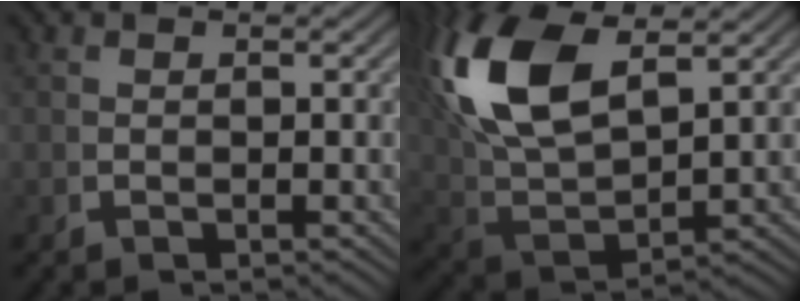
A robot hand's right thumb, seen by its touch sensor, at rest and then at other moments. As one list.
[{"total": 10.4, "force": [2.9, 5.8, 8.1], "torque": [-0.206, -0.013, 0.066]}]